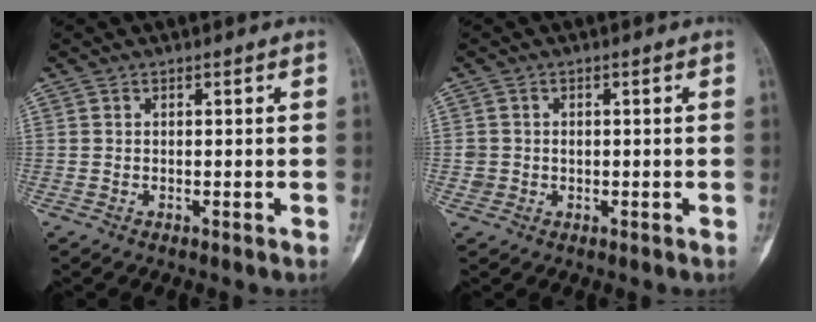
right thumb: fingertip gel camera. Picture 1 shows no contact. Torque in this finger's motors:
{"motor_torque": [0.20, 0.24, 0.34, -0.10, -0.04]}